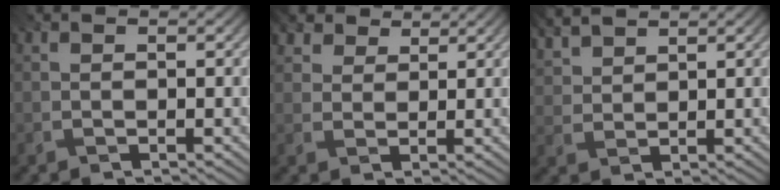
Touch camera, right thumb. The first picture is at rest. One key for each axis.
{"total": 4.0, "fx": 3.1, "fy": 2.1, "fz": 1.3, "tx": -0.032, "ty": -0.009, "tz": 0.065}
{"total": 4.4, "fx": 3.9, "fy": 1.2, "fz": 1.8, "tx": -0.045, "ty": -0.001, "tz": 0.083}